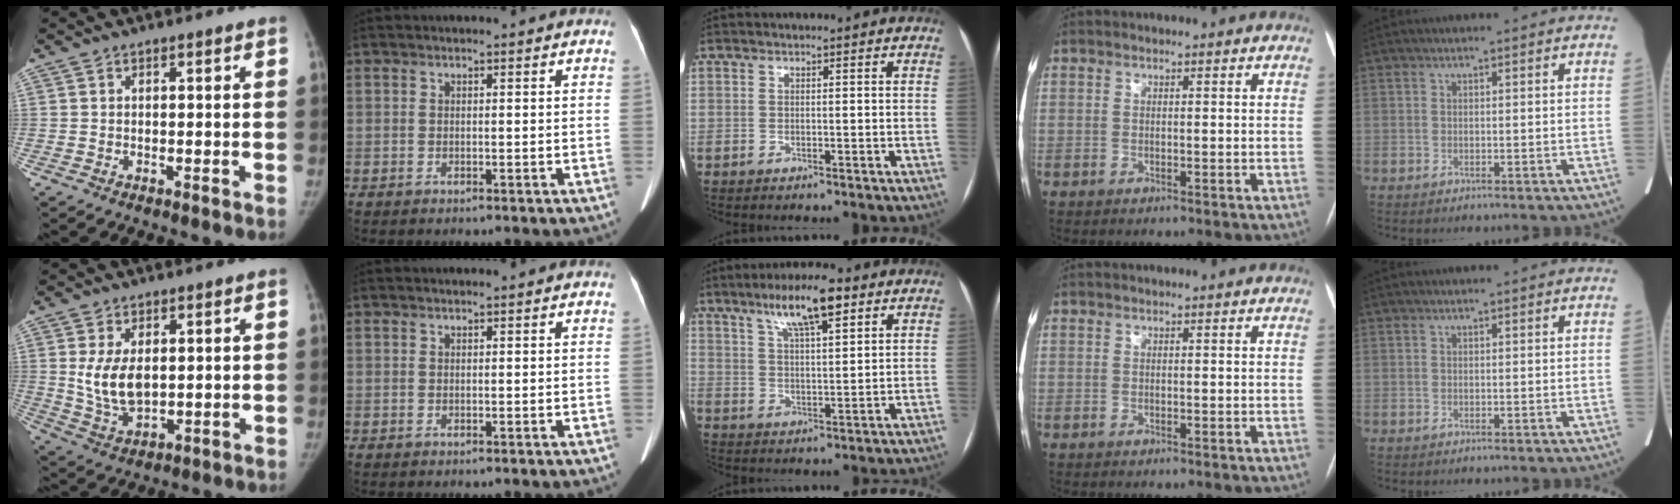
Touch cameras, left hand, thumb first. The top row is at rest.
{"thumb": {"total": 8.6, "force": [1.3, 5.1, 6.8], "torque": [-0.118, -0.014, 0.038]}, "middle": {"total": 9.3, "force": [5.7, 1.7, 7.1], "torque": [-0.128, 0.012, 0.097]}}